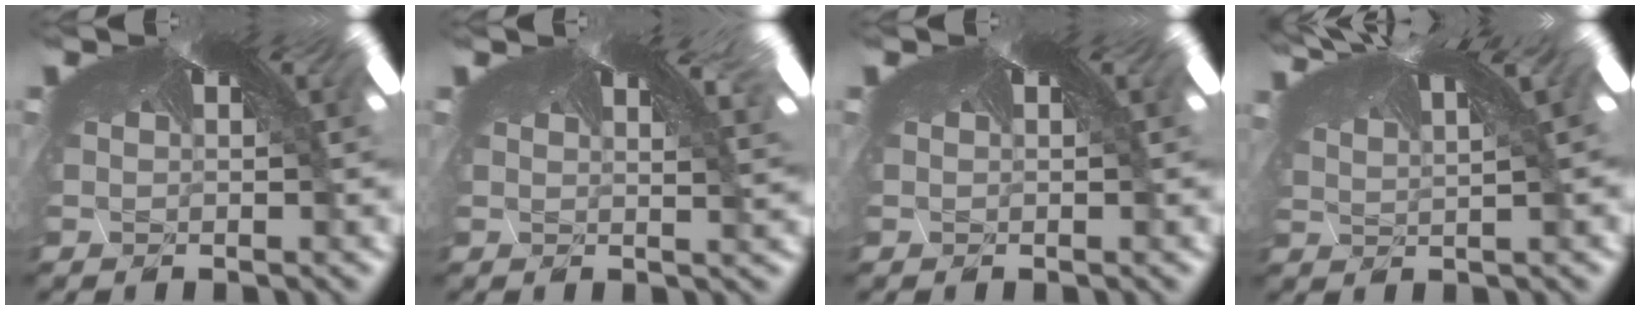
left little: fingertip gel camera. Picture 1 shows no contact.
{"total": 1.4, "force": [0.3, -0.8, -1.1], "torque": [0.002, 0.002, 0.003]}
{"total": 0.0}
{"total": 0.5, "force": [0.4, -0.3, 0.1], "torque": [-0.023, 0.003, 0.009]}